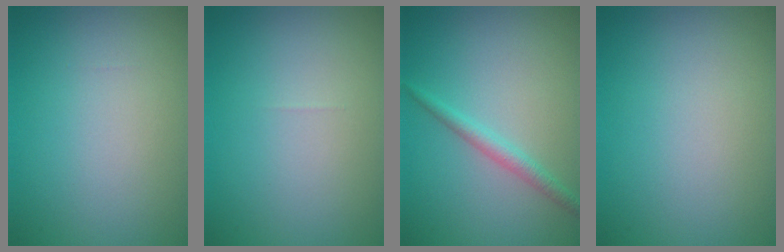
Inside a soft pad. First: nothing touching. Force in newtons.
{"total": 0.0}
{"total": 1.7, "press": 1.7, "slide": 0.0}
{"total": 0.0}